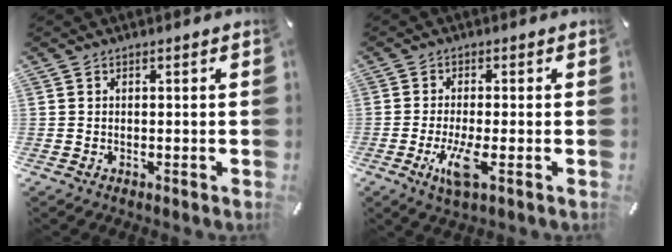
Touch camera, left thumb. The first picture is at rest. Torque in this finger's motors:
{"motor_torque": [0.34, 0.54, 0.15, 0.13, 0.10]}